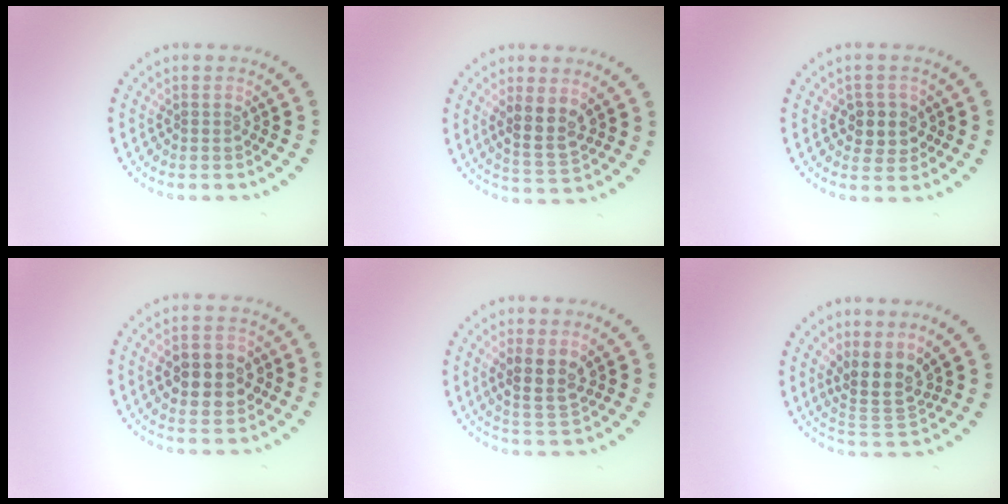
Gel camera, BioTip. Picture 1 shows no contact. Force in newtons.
{"total": 3.3, "press": 3.0, "slide": 1.2}
{"total": 2.7, "press": 2.5, "slide": 1.1}
{"total": 5.5, "press": 5.5, "slide": 0.3}
{"total": 3.3, "press": 3.0, "slide": 1.2}
{"total": 3.8, "press": 3.1, "slide": 2.2}